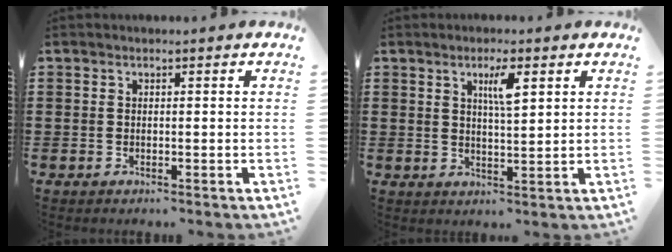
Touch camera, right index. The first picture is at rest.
{"total": 4.2, "force": [1.9, 0.9, 3.6], "torque": [-0.060, 0.001, 0.027]}